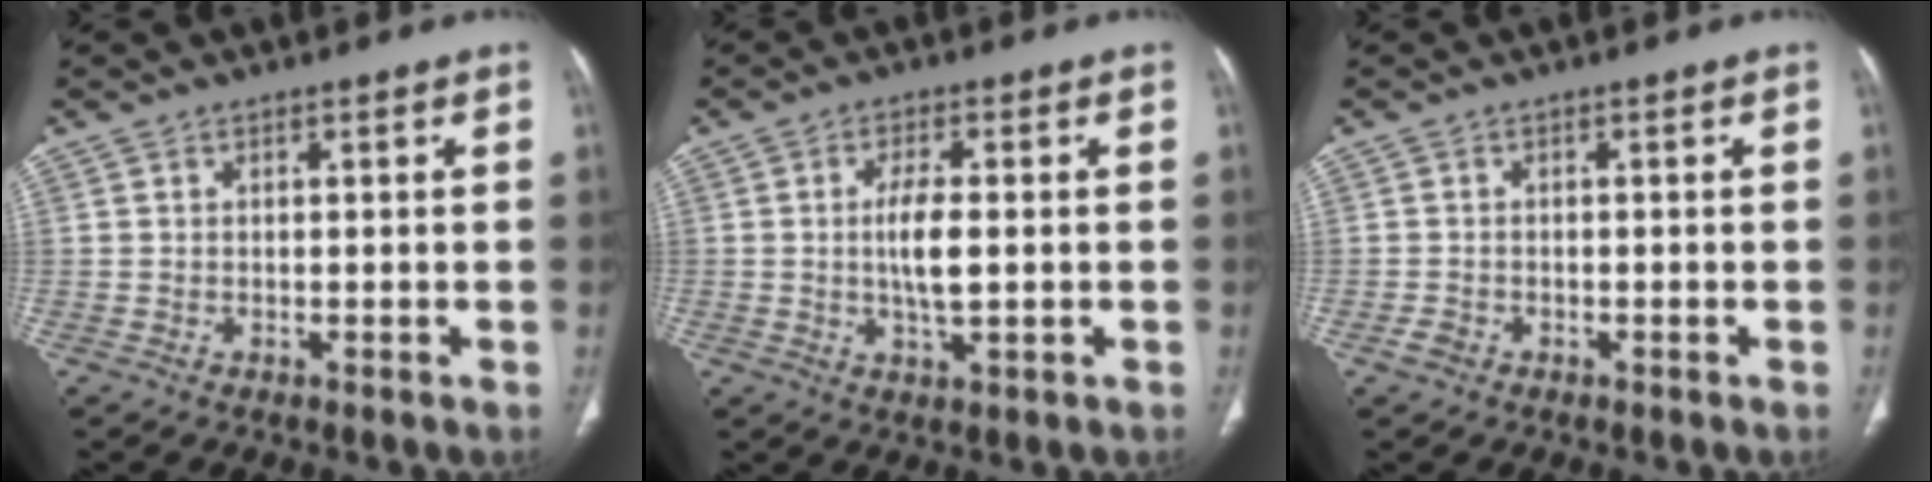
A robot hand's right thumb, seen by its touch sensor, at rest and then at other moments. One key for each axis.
{"total": 6.4, "fx": -0.1, "fy": 2.3, "fz": 5.9, "tx": -0.115, "ty": -0.006, "tz": -0.004}
{"total": 1.7, "fx": -1.0, "fy": 1.3, "fz": 0.6, "tx": -0.012, "ty": 0.006, "tz": -0.017}